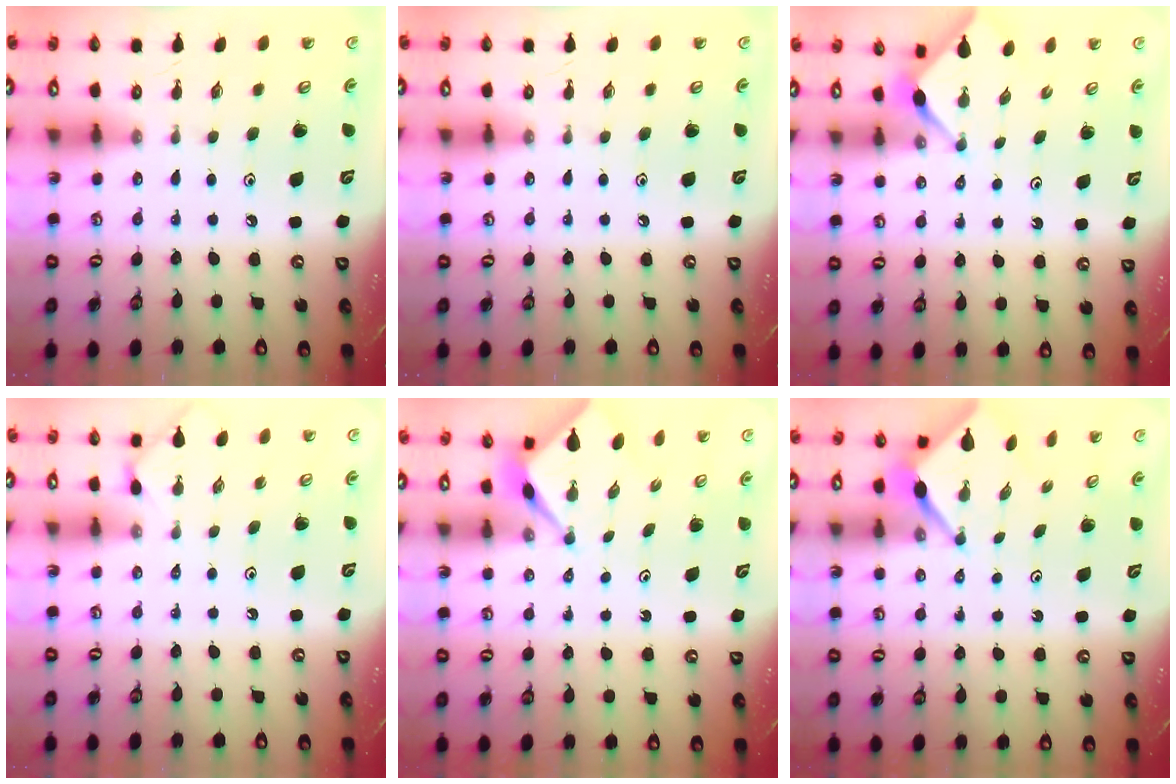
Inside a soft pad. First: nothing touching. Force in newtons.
{"total": 0.0}
{"total": 2.9, "press": 2.8, "slide": 0.4}
{"total": 2.1, "press": 2.1, "slide": 0.4}
{"total": 2.6, "press": 2.6, "slide": 0.2}
{"total": 3.1, "press": 3.1, "slide": 0.2}